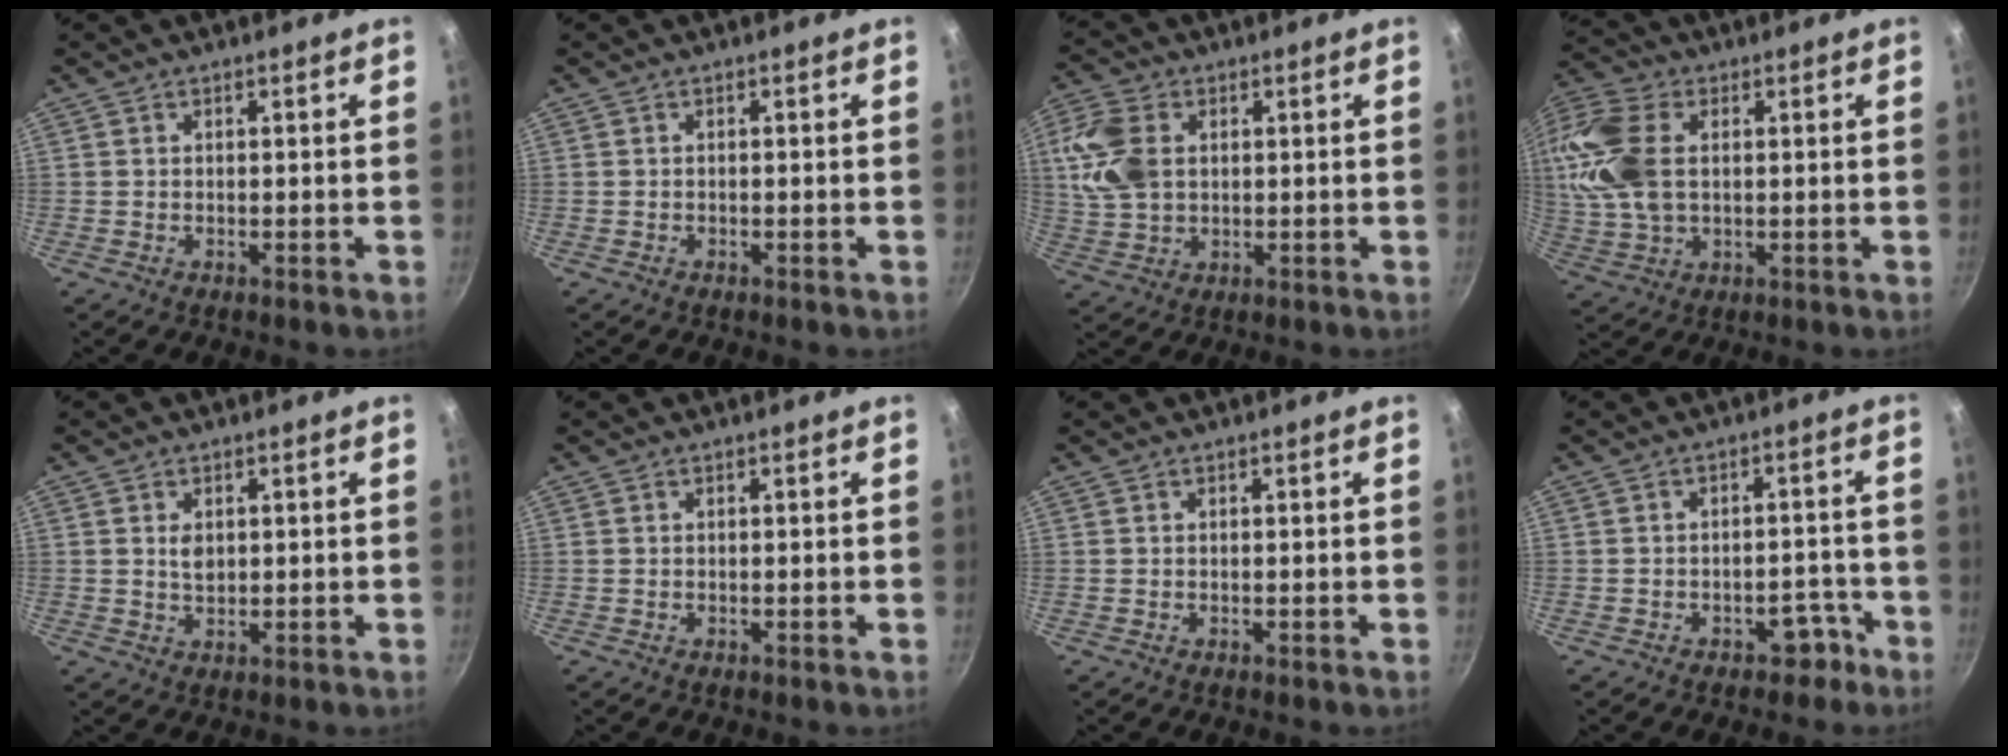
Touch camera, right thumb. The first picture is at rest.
{"total": 0.0}
{"total": 11.0, "force": [2.1, 7.5, 7.8], "torque": [-0.171, 0.005, 0.042]}
{"total": 19.6, "force": [3.7, 12.8, 14.4], "torque": [-0.365, 0.018, 0.072]}
{"total": 2.6, "force": [0.7, 1.7, 1.9], "torque": [-0.025, -0.006, 0.015]}
{"total": 0.0}
{"total": 0.0}
{"total": 4.5, "force": [-3.0, 2.9, 1.7], "torque": [-0.004, 0.041, -0.037]}